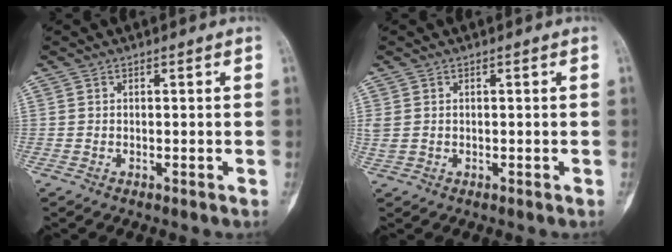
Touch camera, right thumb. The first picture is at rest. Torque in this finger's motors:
{"motor_torque": [0.01, 0.06, 0.32, 0.06, 0.03]}